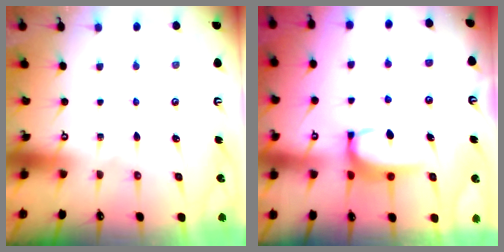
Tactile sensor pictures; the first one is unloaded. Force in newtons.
{"total": 3.4, "press": 3.4, "slide": 0.4}